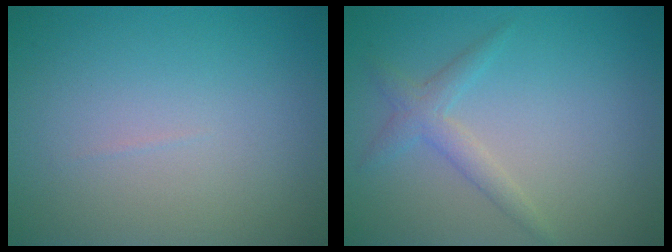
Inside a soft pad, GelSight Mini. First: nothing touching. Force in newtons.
{"total": 2.0, "press": 2.0, "slide": 0.1}